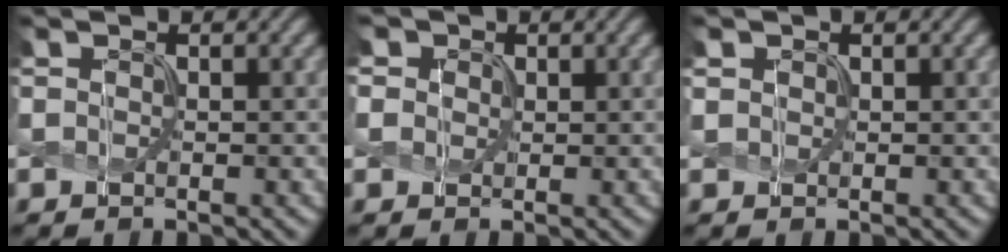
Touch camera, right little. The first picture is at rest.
{"total": 3.7, "force": [1.8, 2.8, 1.6], "torque": [-0.047, 0.013, 0.018]}
{"total": 0.8, "force": [0.4, 0.7, 0.1], "torque": [-0.004, 0.000, 0.010]}